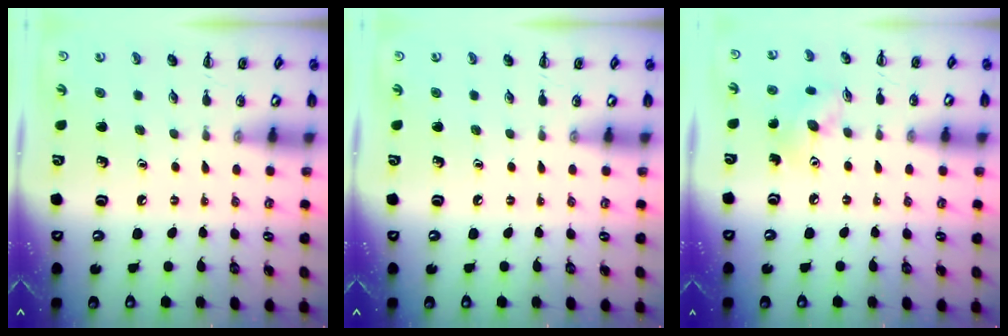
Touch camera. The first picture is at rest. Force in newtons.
{"total": 0.0}
{"total": 6.8, "press": 6.8, "slide": 0.3}